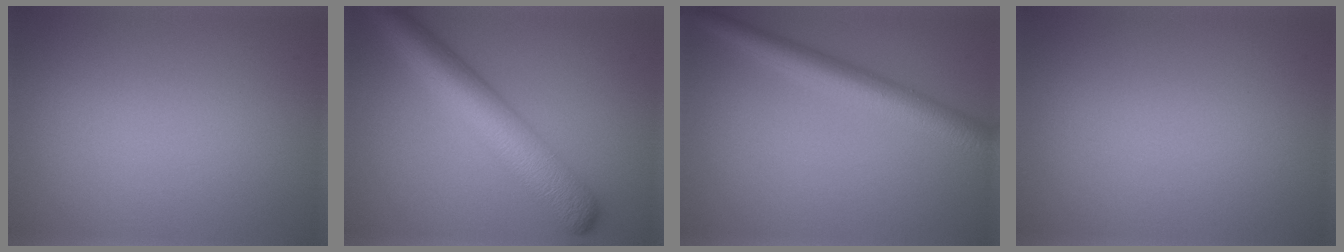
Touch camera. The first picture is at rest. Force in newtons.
{"total": 7.0, "press": 7.0, "slide": 0.2}
{"total": 4.8, "press": 4.8, "slide": 0.2}
{"total": 0.0}